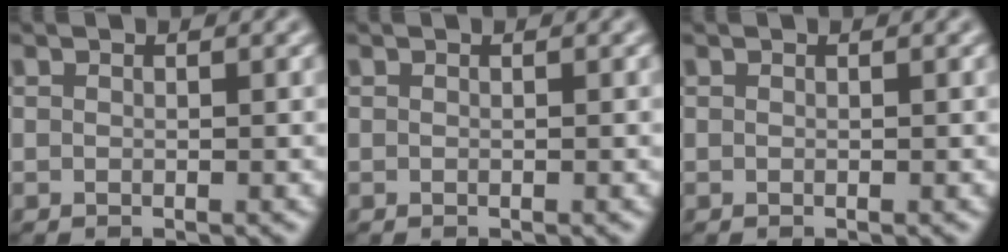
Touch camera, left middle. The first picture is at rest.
{"total": 0.0}
{"total": 0.0}